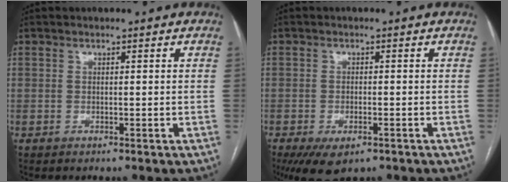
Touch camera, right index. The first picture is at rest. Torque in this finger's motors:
{"motor_torque": [1.26, -0.88, 0.35, 0.06]}